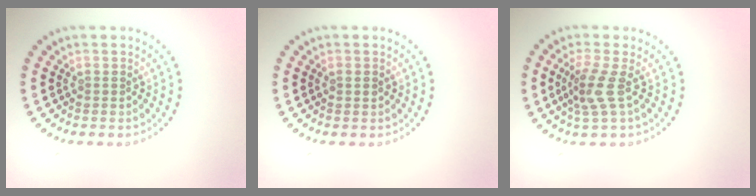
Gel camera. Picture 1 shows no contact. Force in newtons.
{"total": 0.8, "press": 0.8, "slide": 0.3}
{"total": 2.7, "press": 2.1, "slide": 1.7}